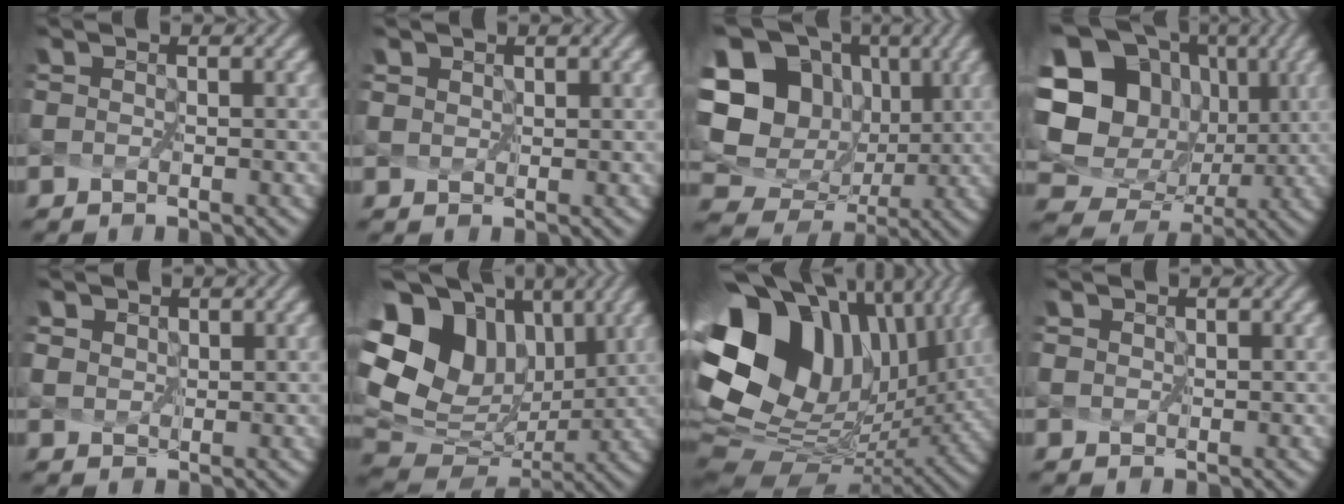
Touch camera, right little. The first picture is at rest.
{"total": 2.6, "force": [1.3, 1.9, 1.3], "torque": [-0.025, 0.020, 0.009]}
{"total": 17.0, "force": [5.0, 14.2, 7.9], "torque": [-0.208, 0.024, 0.098]}
{"total": 18.6, "force": [4.5, 15.7, 8.9], "torque": [-0.213, 0.029, 0.085]}
{"total": 5.0, "force": [2.6, 3.6, 2.3], "torque": [-0.055, 0.021, 0.022]}
{"total": 16.5, "force": [5.7, 12.6, 9.2], "torque": [-0.220, 0.025, 0.134]}
{"total": 16.7, "force": [5.8, 11.3, 10.7], "torque": [-0.244, 0.001, 0.124]}
{"total": 1.7, "force": [0.9, 1.2, 0.8], "torque": [-0.013, 0.013, 0.008]}